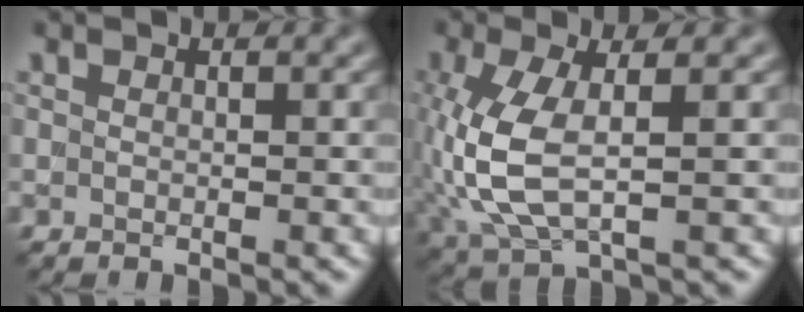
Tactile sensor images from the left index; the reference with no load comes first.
{"total": 6.6, "force": [-0.5, 2.8, 5.9], "torque": [-0.155, -0.004, -0.007]}